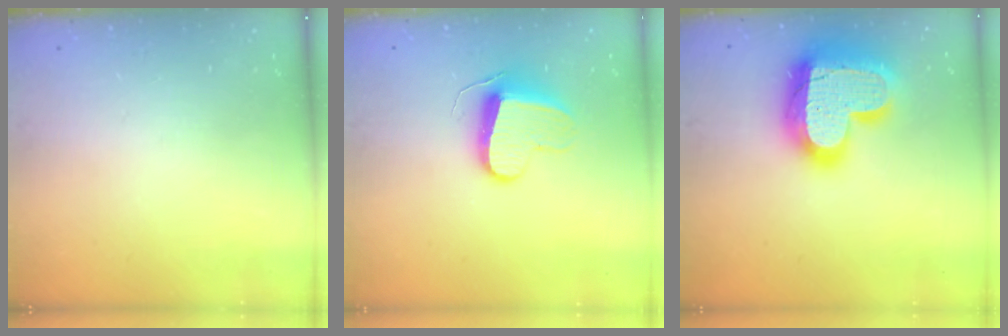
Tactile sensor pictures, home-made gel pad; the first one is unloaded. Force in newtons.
{"total": 9.7, "press": 9.7, "slide": 0.3}
{"total": 26.7, "press": 26.6, "slide": 1.8}